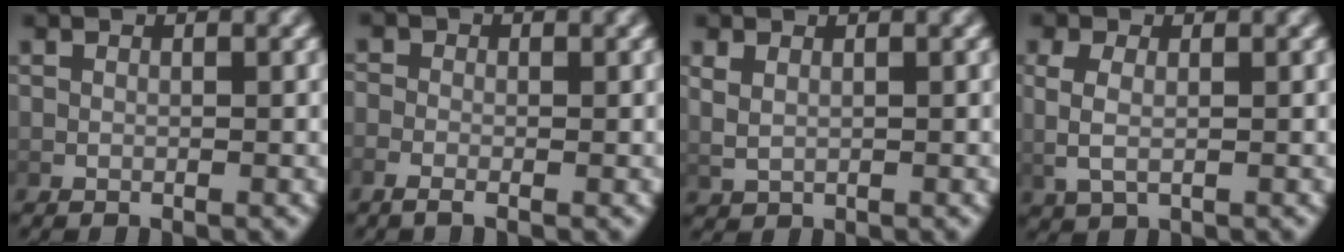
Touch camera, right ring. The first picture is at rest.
{"total": 1.6, "force": [-0.9, 0.9, 0.9], "torque": [-0.018, -0.003, -0.022]}
{"total": 2.0, "force": [0.9, 1.4, 1.1], "torque": [-0.025, -0.002, 0.026]}
{"total": 2.8, "force": [0.5, 1.7, 2.2], "torque": [-0.052, -0.003, 0.018]}